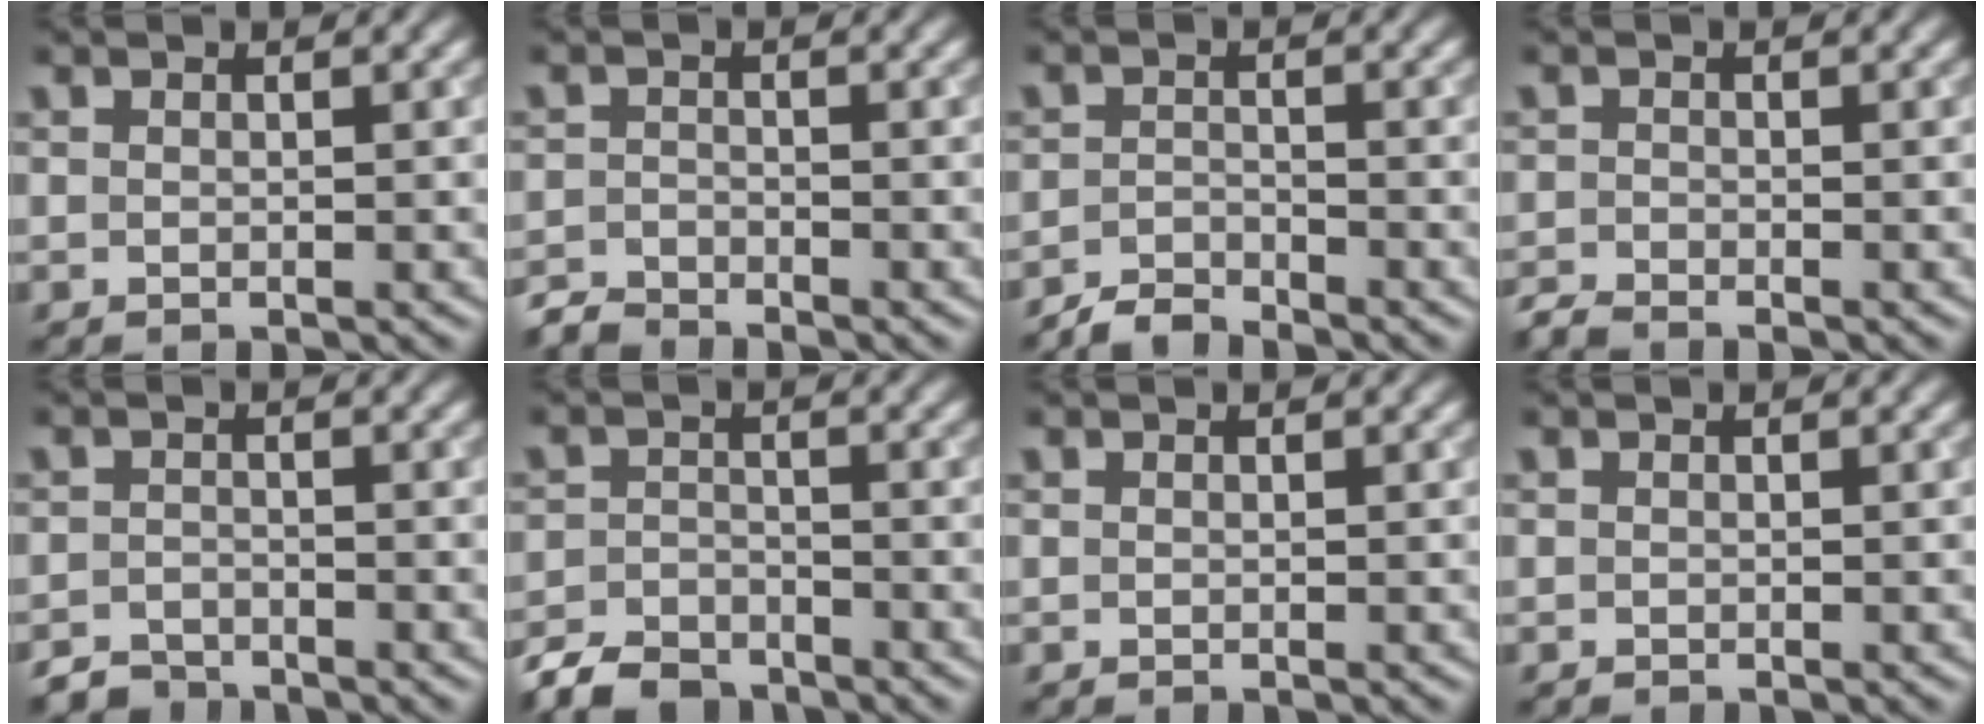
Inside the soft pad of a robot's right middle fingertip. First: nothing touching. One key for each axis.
{"total": 2.1, "fx": -2.1, "fy": 0.3, "fz": 0.2, "tx": -0.003, "ty": -0.004, "tz": -0.048}
{"total": 2.2, "fx": -2.1, "fy": 0.2, "fz": 0.3, "tx": -0.004, "ty": 0.001, "tz": -0.047}
{"total": 1.5, "fx": -1.5, "fy": 0.1, "fz": 0.4, "tx": -0.008, "ty": -0.009, "tz": -0.035}
{"total": 2.1, "fx": -2.0, "fy": 0.5, "fz": 0.1, "tx": 0.001, "ty": 0.001, "tz": -0.040}
{"total": 4.5, "fx": -4.0, "fy": 1.7, "fz": 1.4, "tx": -0.022, "ty": -0.008, "tz": -0.081}
{"total": 0.0}
{"total": 0.0}